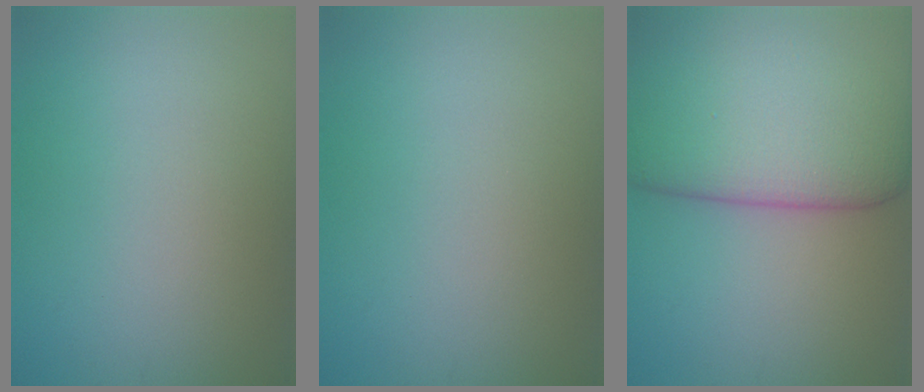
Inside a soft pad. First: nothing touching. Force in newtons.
{"total": 0.0}
{"total": 12.3, "press": 12.3, "slide": 0.8}